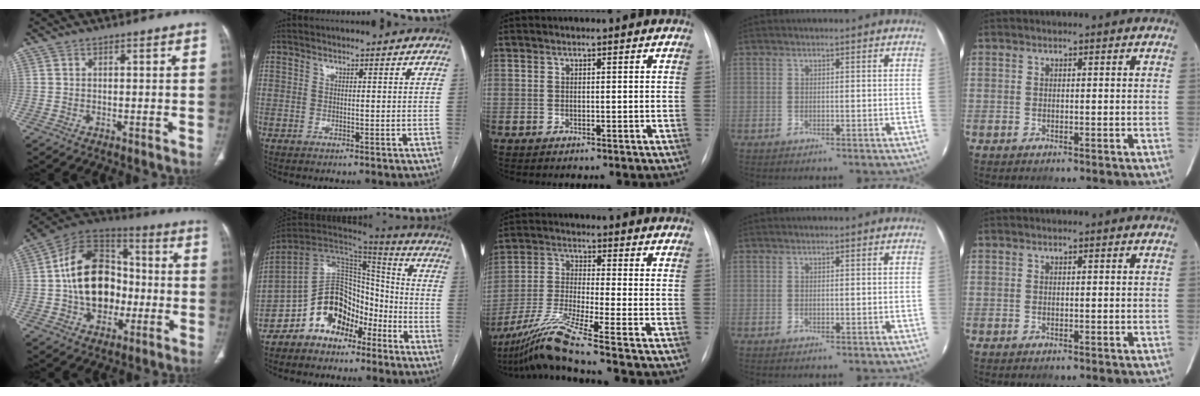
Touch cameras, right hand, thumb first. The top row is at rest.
{"thumb": {"total": 19.7, "force": [-1.7, 14.3, 13.4], "torque": [-0.184, 0.035, -0.032]}, "index": {"total": 13.0, "force": [-7.6, 8.8, 5.8], "torque": [-0.111, 0.053, -0.136]}, "middle": {"total": 10.4, "force": [-7.9, -2.7, 6.1], "torque": [-0.122, -0.030, -0.147]}}